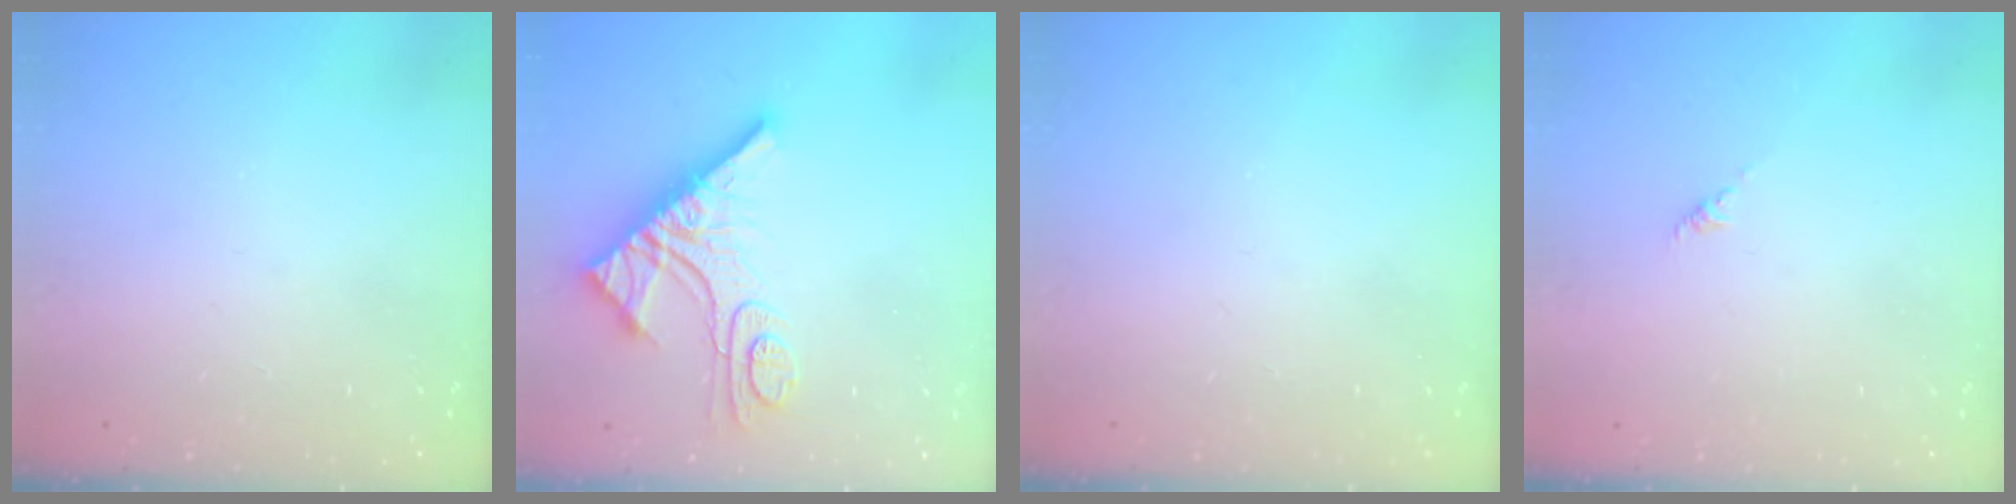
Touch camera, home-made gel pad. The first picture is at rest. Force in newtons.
{"total": 13.9, "press": 13.8, "slide": 1.1}
{"total": 0.0}
{"total": 0.6, "press": 0.4, "slide": 0.4}